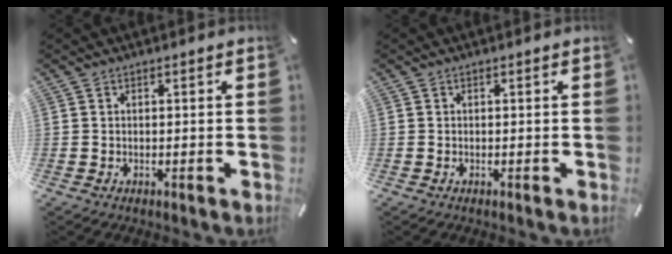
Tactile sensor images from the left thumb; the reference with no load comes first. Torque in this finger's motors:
{"motor_torque": [-0.03, 0.03, -0.01, -0.01, 0.00]}